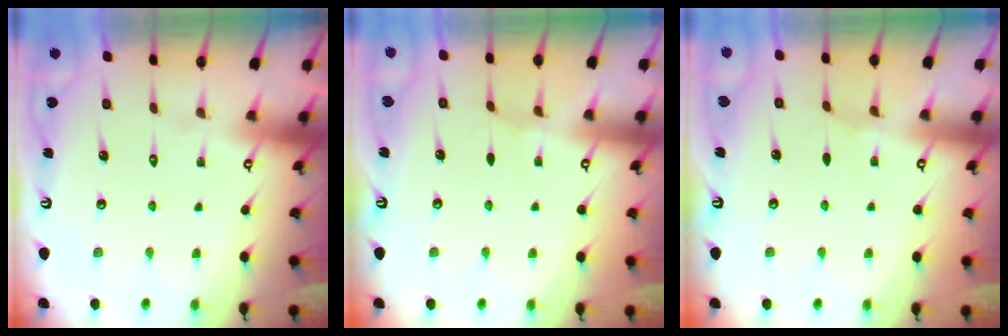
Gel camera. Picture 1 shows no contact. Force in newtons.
{"total": 0.6, "press": 0.6, "slide": 0.2}
{"total": 0.6, "press": 0.6, "slide": 0.2}